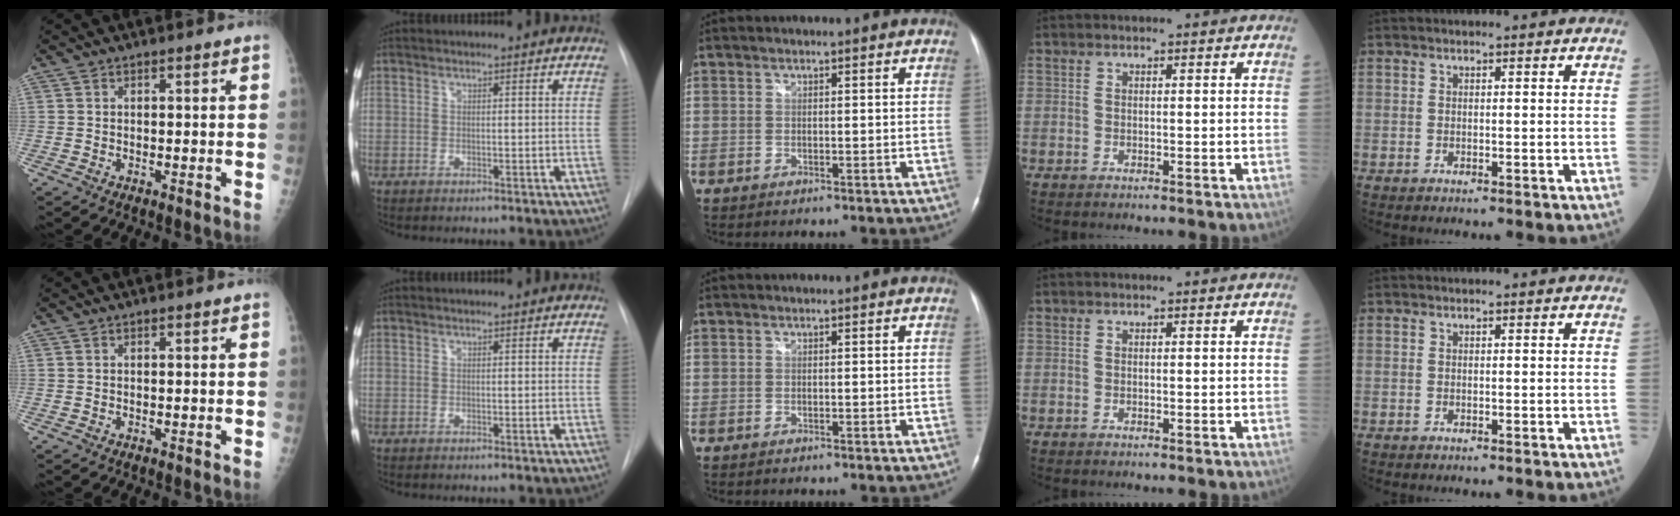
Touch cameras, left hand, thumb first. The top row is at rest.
{}